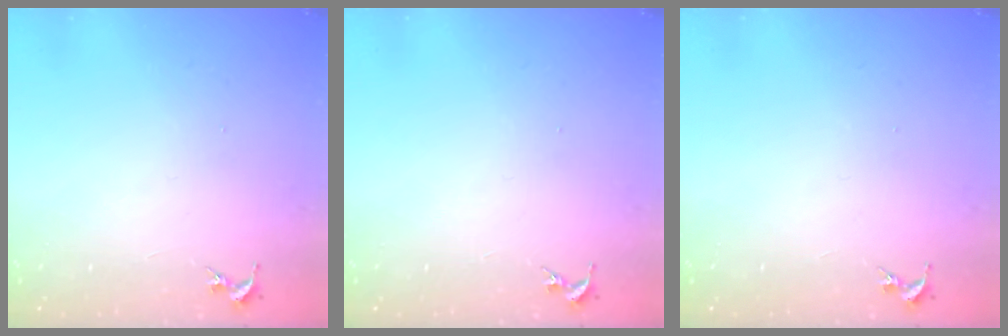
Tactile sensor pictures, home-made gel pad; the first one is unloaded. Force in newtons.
{"total": 0.0}
{"total": 0.0}